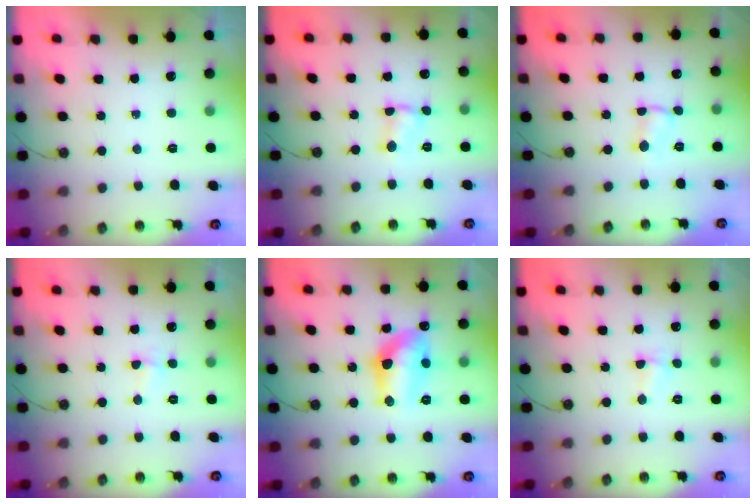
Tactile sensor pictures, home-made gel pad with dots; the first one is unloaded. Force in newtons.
{"total": 2.5, "press": 2.5, "slide": 0.2}
{"total": 1.0, "press": 1.0, "slide": 0.2}
{"total": 2.7, "press": 2.0, "slide": 1.8}
{"total": 12.3, "press": 12.2, "slide": 1.1}
{"total": 2.2, "press": 2.1, "slide": 0.5}